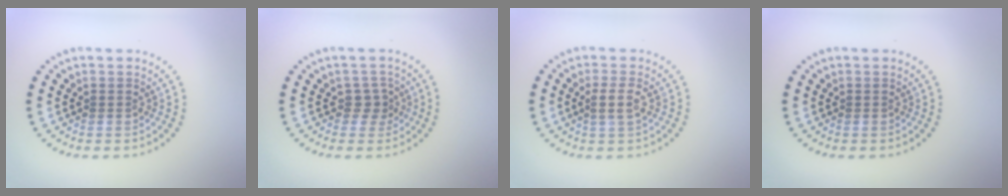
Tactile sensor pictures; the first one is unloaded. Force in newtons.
{"total": 1.6, "press": 1.2, "slide": 1.0}
{"total": 1.7, "press": 1.5, "slide": 0.9}
{"total": 0.0}